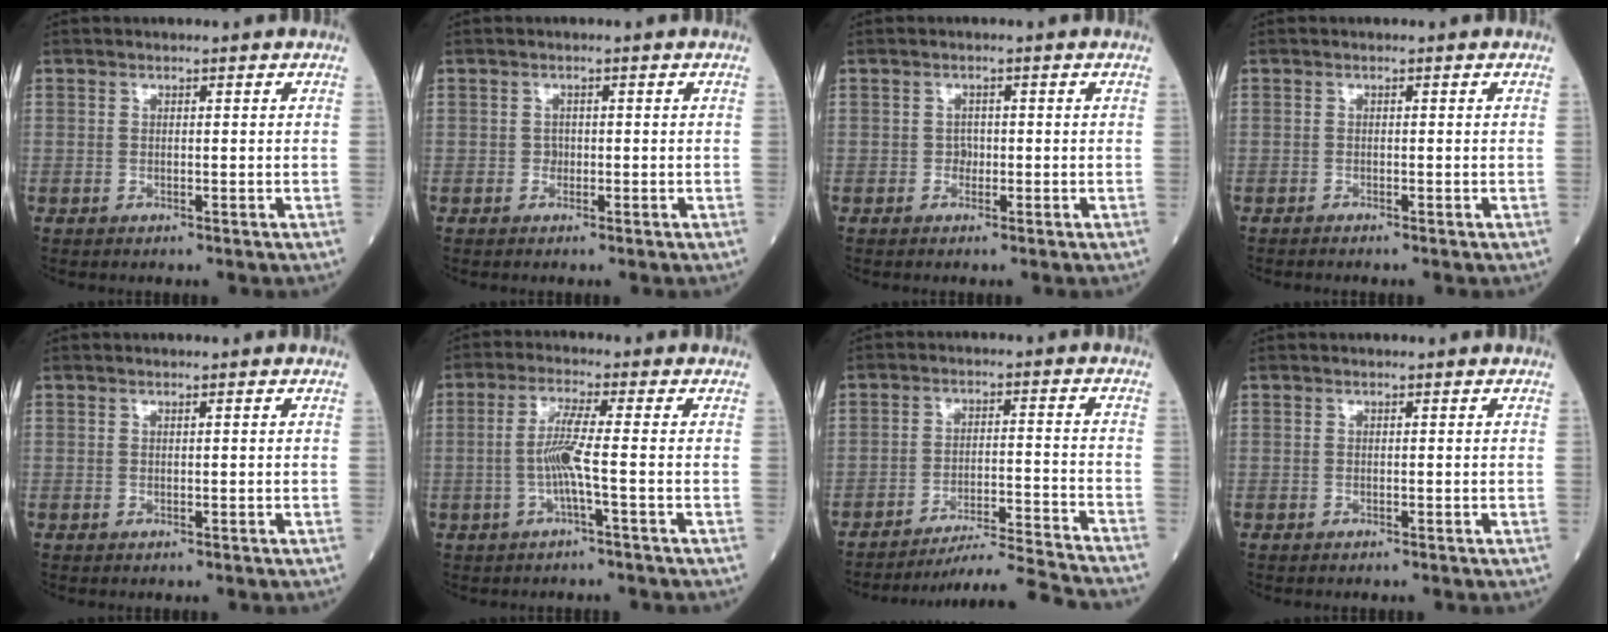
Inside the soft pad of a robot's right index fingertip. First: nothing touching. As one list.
[{"total": 0.8, "force": [-0.2, 0.8, 0.3], "torque": [-0.001, 0.003, -0.004]}, {"total": 1.1, "force": [-0.3, 0.9, 0.6], "torque": [-0.005, 0.004, -0.006]}, {"total": 0.5, "force": [-0.5, -0.1, 0.0], "torque": [-0.002, -0.001, -0.013]}, {"total": 0.0}, {"total": 5.1, "force": [-0.9, -0.6, 5.0], "torque": [-0.106, 0.003, -0.021]}, {"total": 13.6, "force": [-13.0, -2.9, 2.6], "torque": [-0.021, -0.011, -0.199]}, {"total": 0.0}]